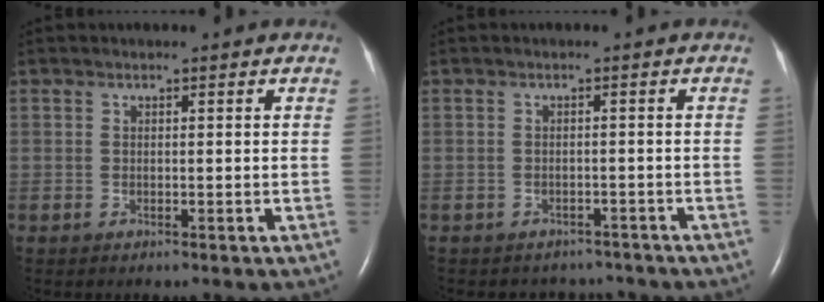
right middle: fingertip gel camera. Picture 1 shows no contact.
{"total": 4.1, "force": [-3.6, 1.8, -0.3], "torque": [-0.001, 0.008, -0.040]}